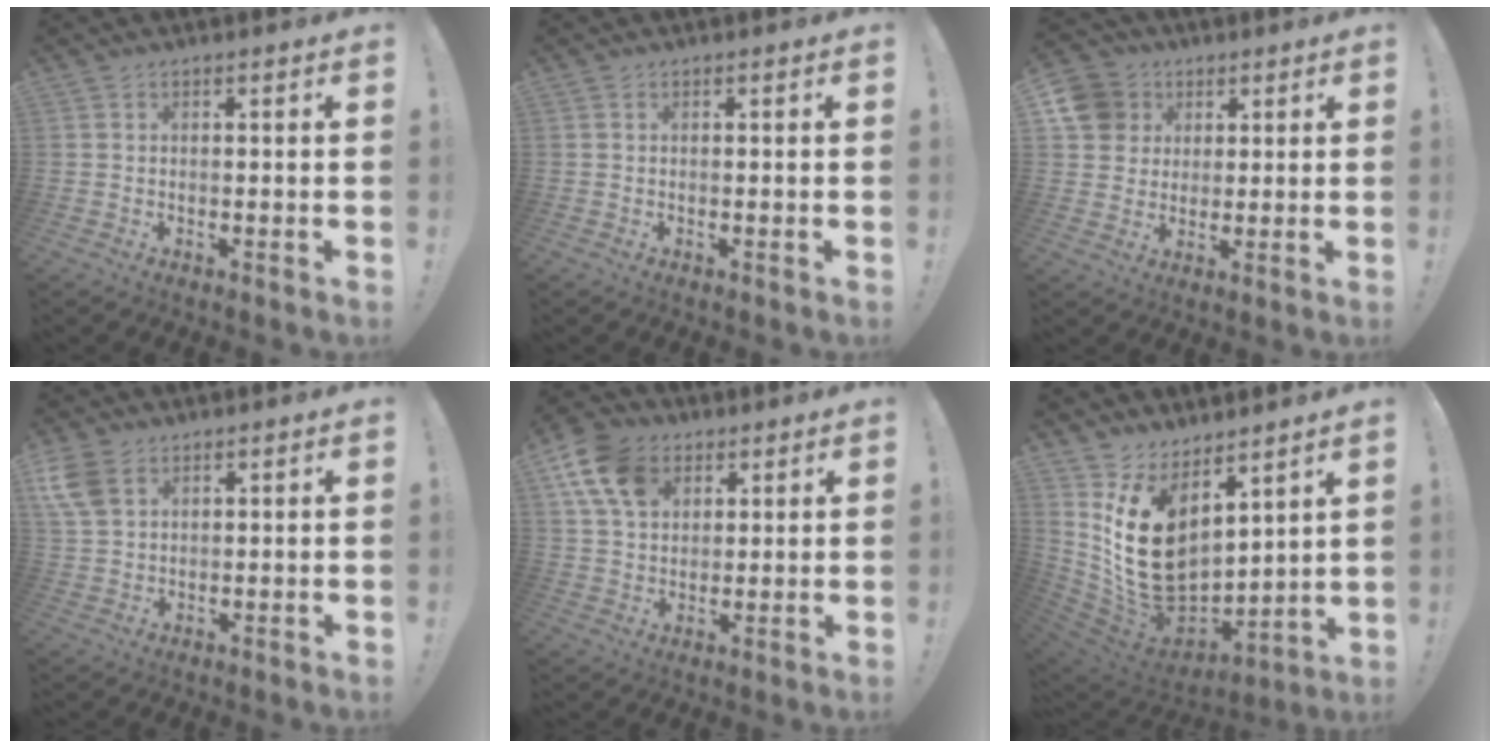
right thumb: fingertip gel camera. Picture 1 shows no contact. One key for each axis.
{"total": 0.0}
{"total": 10.4, "fx": 3.2, "fy": 9.4, "fz": 3.1, "tx": -0.033, "ty": -0.012, "tz": 0.068}
{"total": 7.6, "fx": 3.6, "fy": 5.0, "fz": 4.5, "tx": -0.088, "ty": -0.011, "tz": 0.071}
{"total": 13.9, "fx": 6.2, "fy": 10.1, "fz": 7.3, "tx": -0.119, "ty": -0.017, "tz": 0.125}
{"total": 17.9, "fx": 4.6, "fy": 12.8, "fz": 11.7, "tx": -0.217, "ty": -0.044, "tz": 0.103}